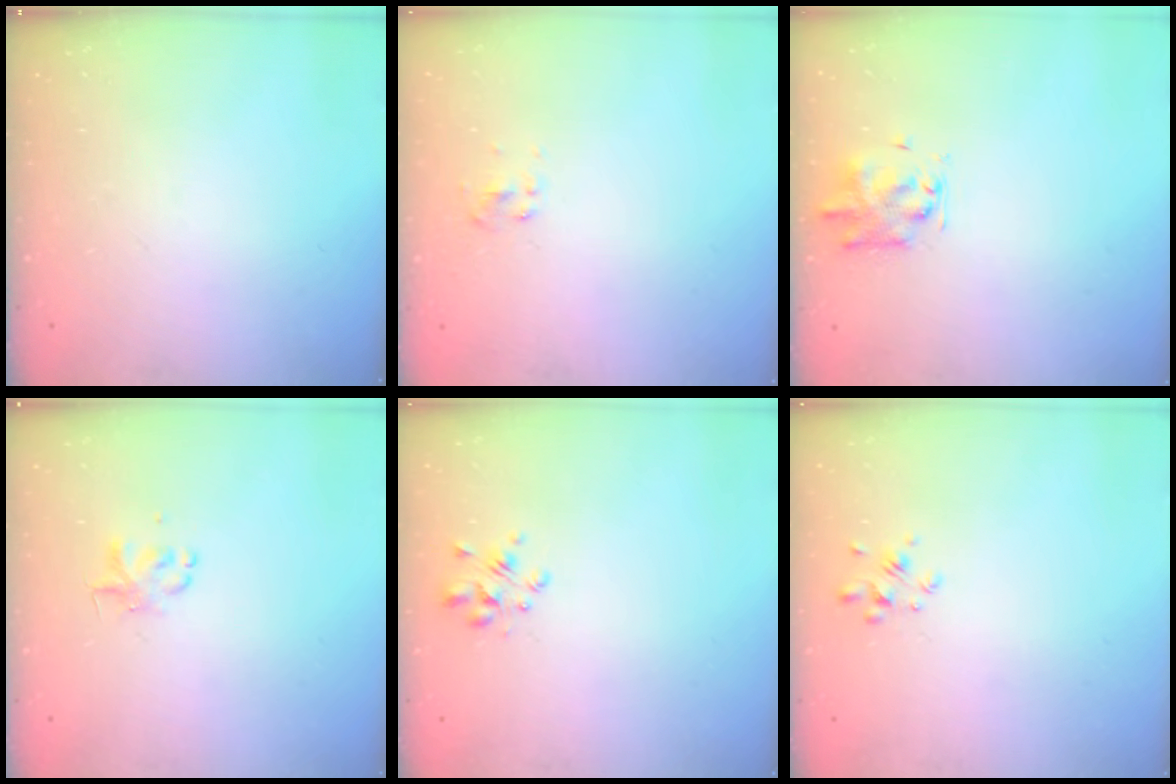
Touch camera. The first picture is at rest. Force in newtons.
{"total": 2.6, "press": 2.4, "slide": 0.9}
{"total": 1.4, "press": 1.1, "slide": 0.8}
{"total": 2.6, "press": 2.6, "slide": 0.3}
{"total": 2.4, "press": 2.3, "slide": 0.7}
{"total": 2.2, "press": 2.0, "slide": 1.0}